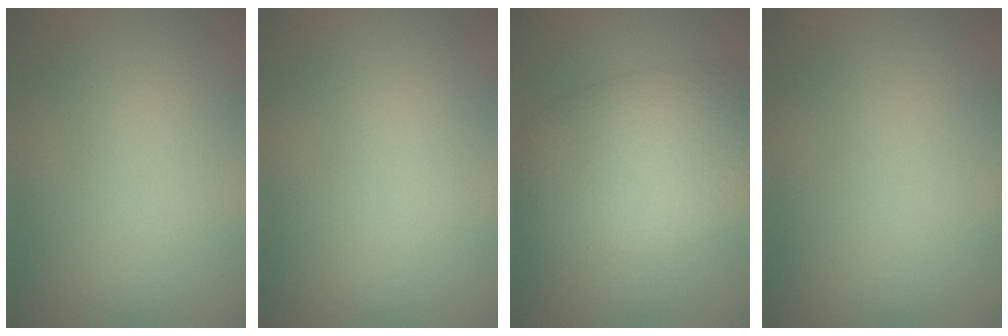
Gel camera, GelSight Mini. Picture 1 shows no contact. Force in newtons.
{"total": 0.0}
{"total": 9.1, "press": 9.1, "slide": 0.3}
{"total": 0.0}